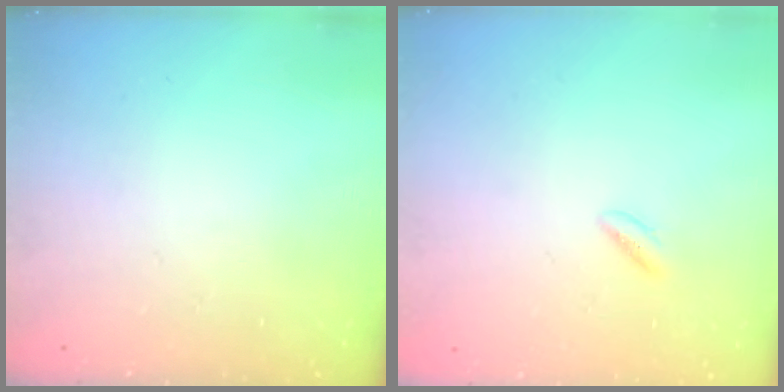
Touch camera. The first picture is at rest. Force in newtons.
{"total": 1.7, "press": 1.4, "slide": 0.9}